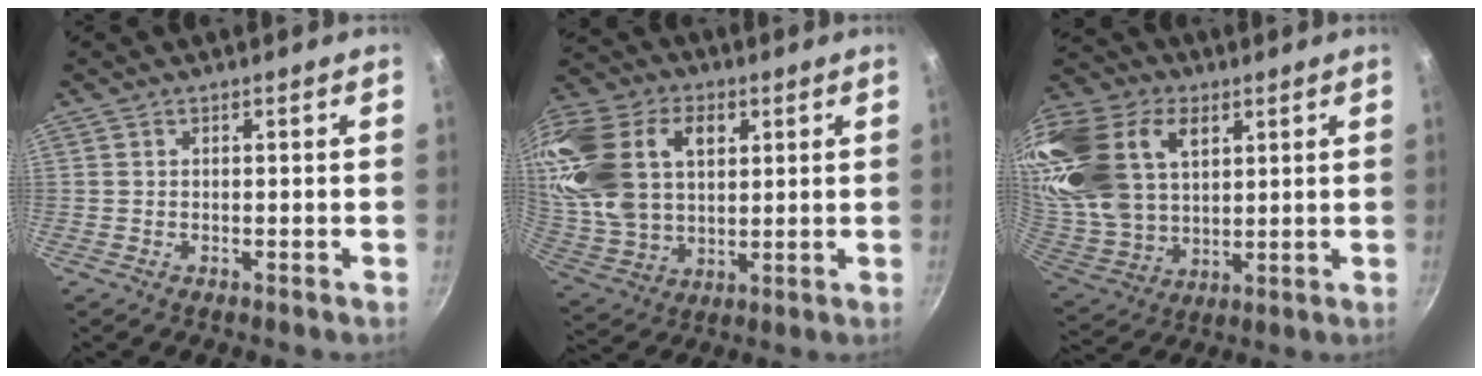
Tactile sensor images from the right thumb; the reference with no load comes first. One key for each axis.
{"total": 25.0, "fx": 7.6, "fy": 17.0, "fz": 16.7, "tx": -0.350, "ty": 0.007, "tz": 0.142}
{"total": 27.8, "fx": 10.7, "fy": 18.6, "fz": 17.6, "tx": -0.386, "ty": 0.007, "tz": 0.206}